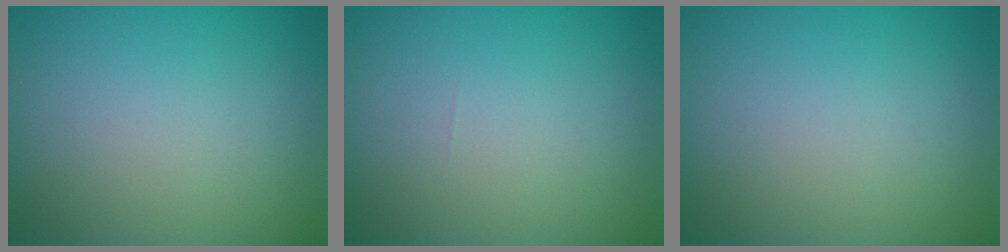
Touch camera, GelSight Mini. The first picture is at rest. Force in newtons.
{"total": 0.0}
{"total": 0.0}